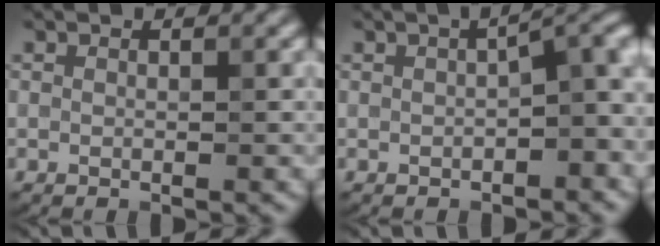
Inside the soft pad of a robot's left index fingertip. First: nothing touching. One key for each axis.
{"total": 4.2, "fx": -0.5, "fy": 1.4, "fz": 4.0, "tx": -0.043, "ty": 0.013, "tz": -0.010}